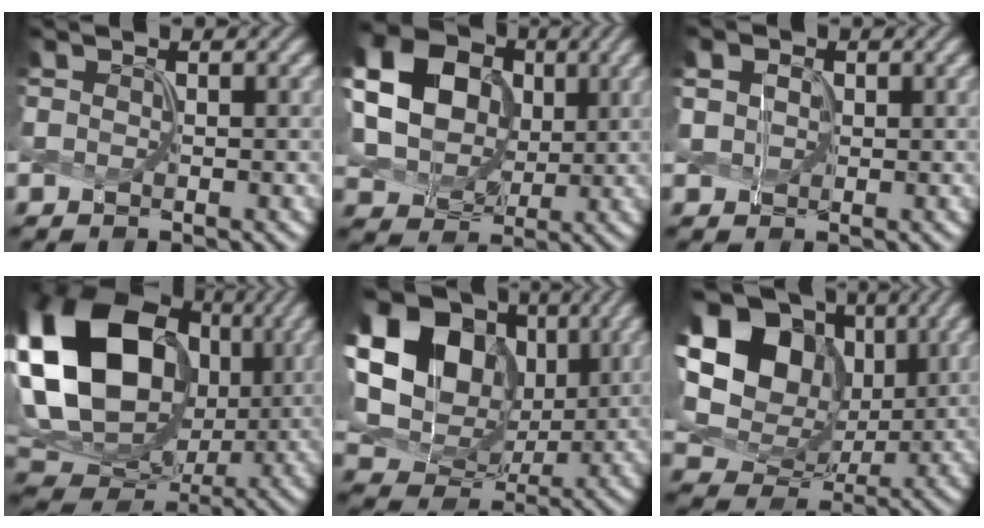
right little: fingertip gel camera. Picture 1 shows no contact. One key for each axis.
{"total": 16.3, "fx": 4.8, "fy": 13.8, "fz": 7.4, "tx": -0.215, "ty": 0.029, "tz": 0.111}
{"total": 0.7, "fx": -0.2, "fy": 0.5, "fz": -0.4, "tx": -0.018, "ty": 0.000, "tz": 0.024}
{"total": 20.1, "fx": 3.6, "fy": 15.9, "fz": 11.7, "tx": -0.280, "ty": 0.024, "tz": 0.100}
{"total": 18.1, "fx": 4.8, "fy": 14.5, "fz": 9.7, "tx": -0.252, "ty": 0.045, "tz": 0.104}
{"total": 16.0, "fx": 4.7, "fy": 12.7, "fz": 8.6, "tx": -0.222, "ty": 0.043, "tz": 0.116}